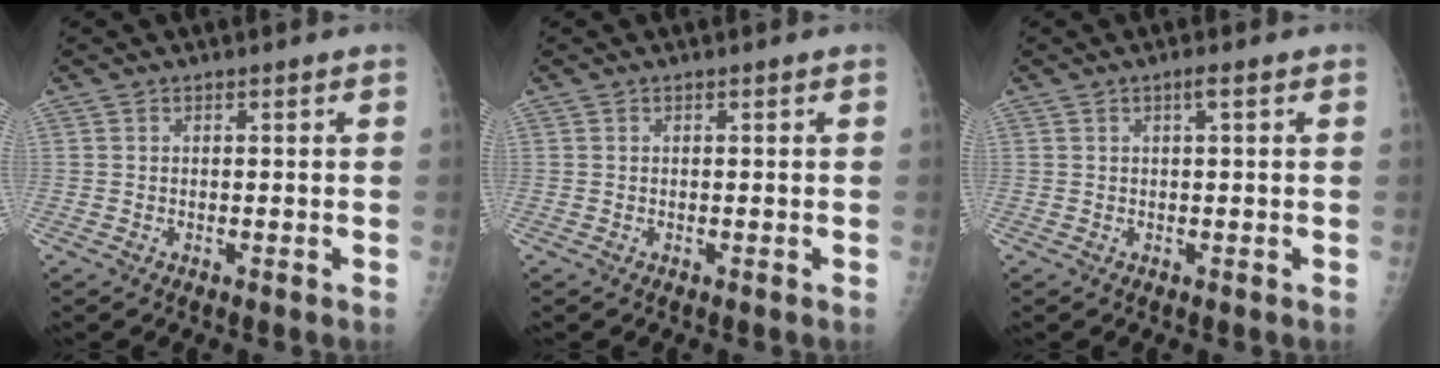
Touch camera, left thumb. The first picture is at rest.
{"total": 0.0}
{"total": 1.8, "force": [0.8, 0.5, 1.5], "torque": [-0.026, 0.001, 0.010]}